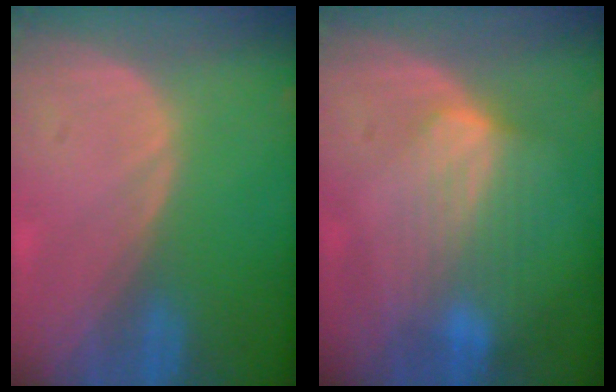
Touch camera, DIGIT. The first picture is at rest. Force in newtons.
{"total": 7.2, "press": 6.5, "slide": 3.1}